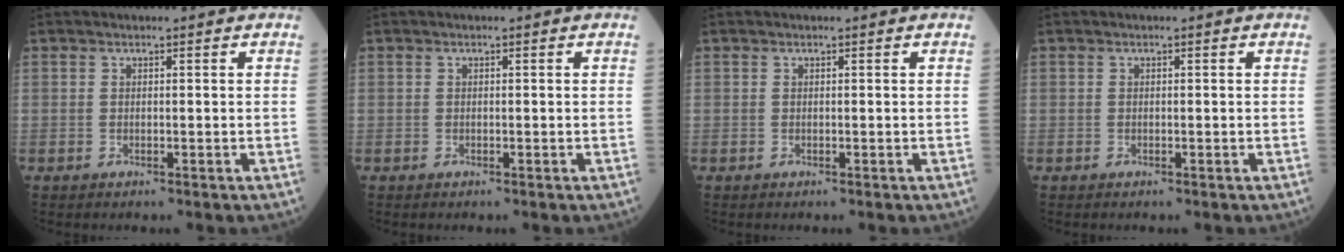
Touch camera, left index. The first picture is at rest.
{"total": 0.0}
{"total": 0.0}
{"total": 0.0}